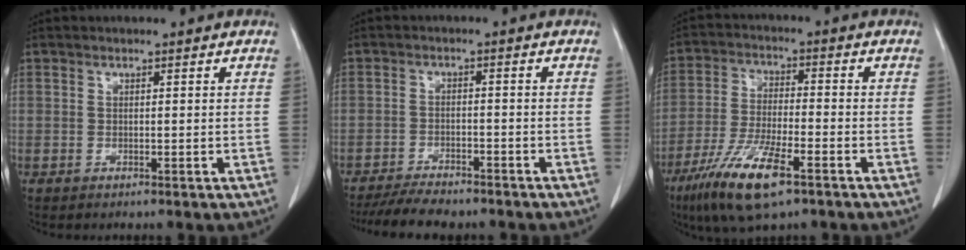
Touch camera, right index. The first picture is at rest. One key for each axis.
{"total": 7.7, "fx": -6.9, "fy": 1.6, "fz": 3.0, "tx": -0.044, "ty": -0.015, "tz": -0.110}
{"total": 11.8, "fx": -7.0, "fy": 2.1, "fz": 9.2, "tx": -0.188, "ty": -0.023, "tz": -0.124}